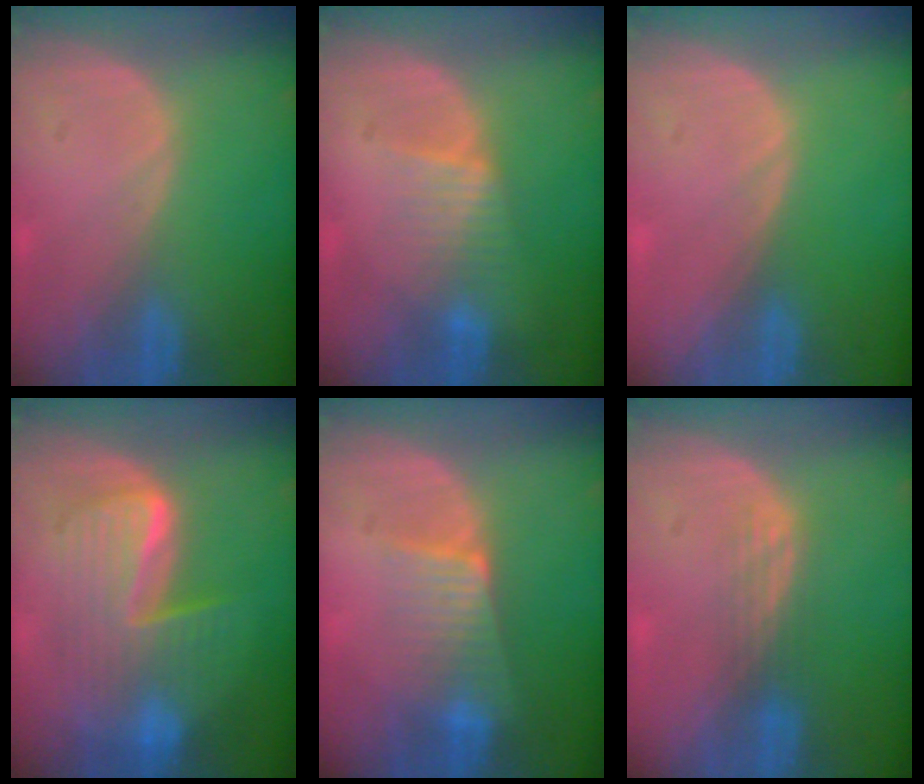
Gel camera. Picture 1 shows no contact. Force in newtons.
{"total": 4.0, "press": 4.0, "slide": 0.4}
{"total": 0.0}
{"total": 9.0, "press": 9.0, "slide": 0.6}
{"total": 6.5, "press": 5.8, "slide": 3.1}
{"total": 2.9, "press": 2.5, "slide": 1.5}